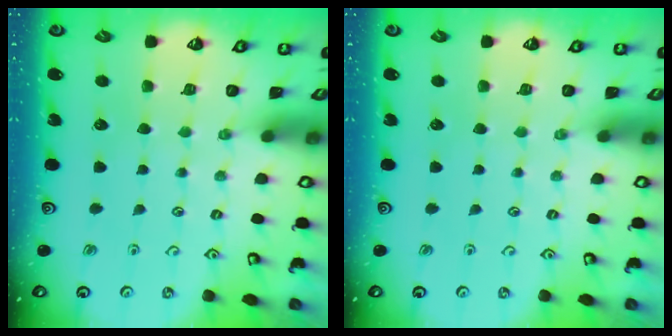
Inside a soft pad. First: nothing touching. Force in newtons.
{"total": 0.0}